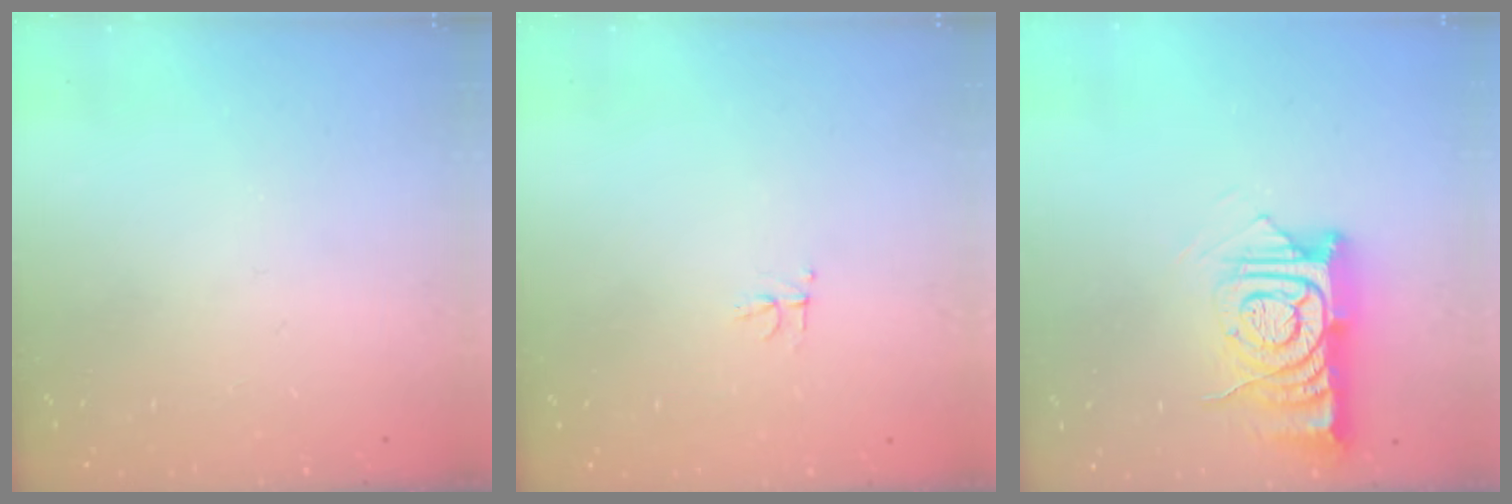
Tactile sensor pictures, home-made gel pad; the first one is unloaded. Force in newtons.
{"total": 2.8, "press": 2.8, "slide": 0.2}
{"total": 12.0, "press": 11.9, "slide": 1.2}